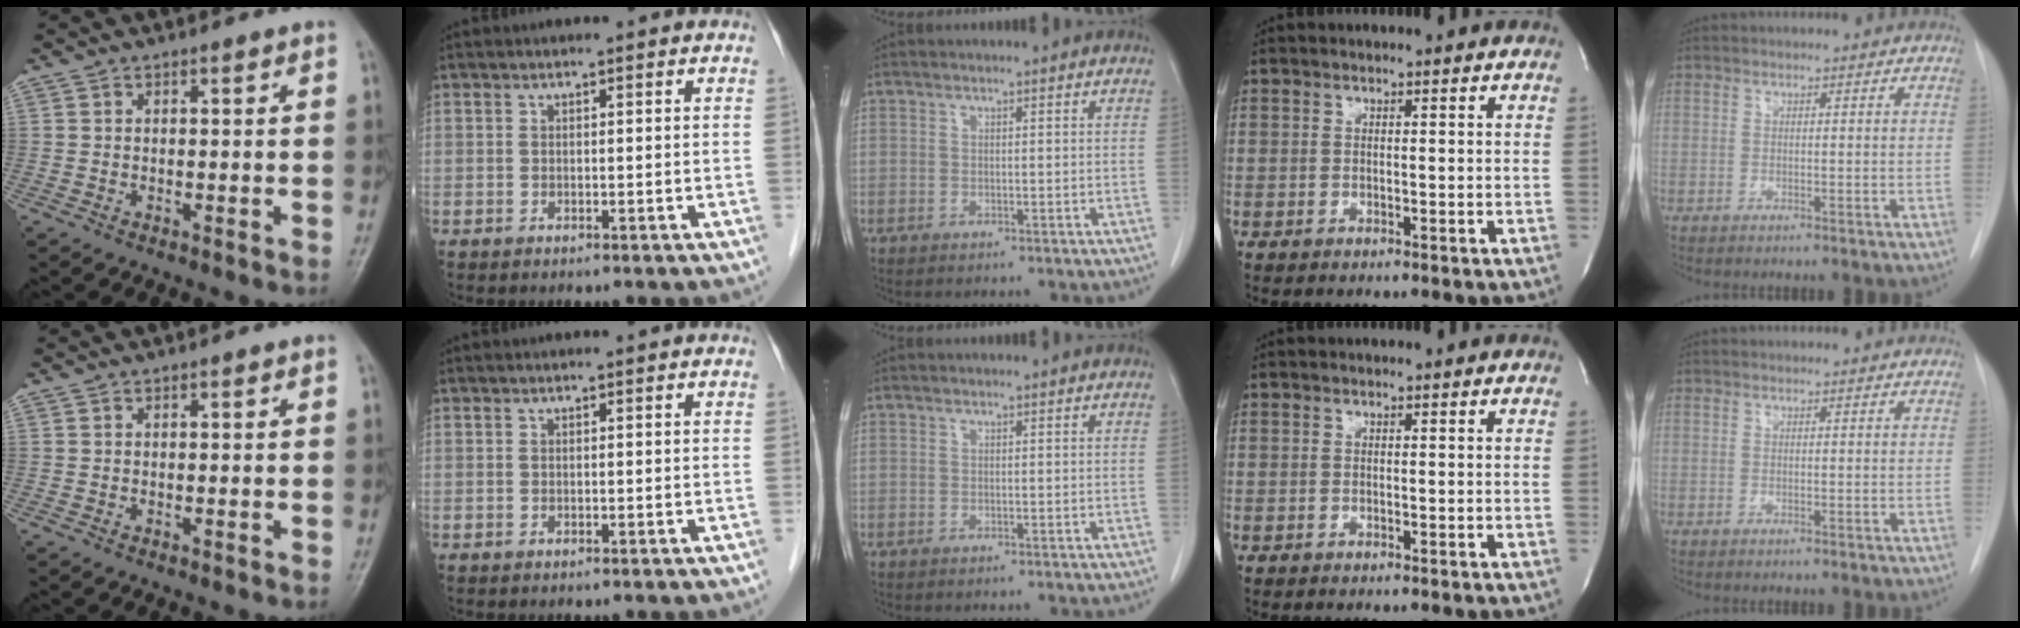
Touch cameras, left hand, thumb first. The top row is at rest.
{}